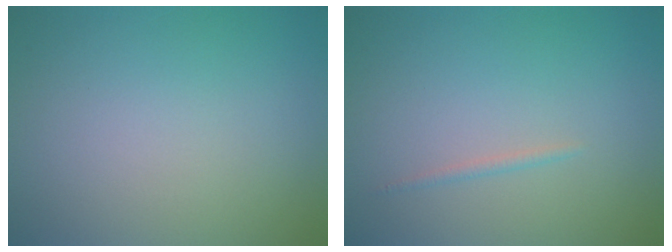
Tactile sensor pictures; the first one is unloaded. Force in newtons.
{"total": 0.6, "press": 0.6, "slide": 0.1}